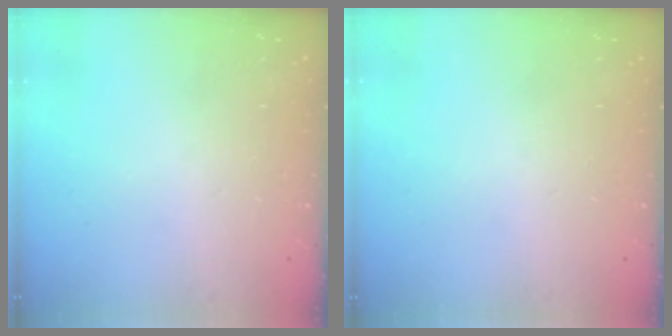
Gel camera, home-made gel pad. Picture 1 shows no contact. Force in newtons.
{"total": 0.0}